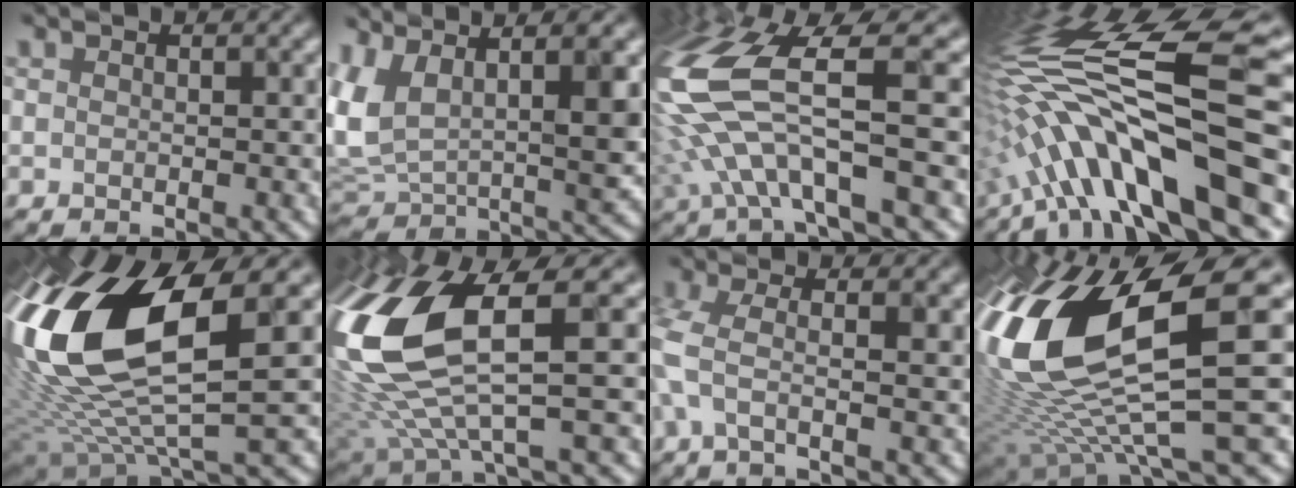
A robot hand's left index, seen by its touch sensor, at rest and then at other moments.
{"total": 9.3, "force": [3.2, 4.0, 7.7], "torque": [-0.180, -0.006, 0.066]}
{"total": 11.5, "force": [-0.6, 3.5, 10.9], "torque": [-0.238, -0.002, -0.014]}
{"total": 15.3, "force": [-3.5, 3.7, 14.4], "torque": [-0.267, 0.027, -0.058]}
{"total": 16.8, "force": [3.3, 7.7, 14.6], "torque": [-0.323, 0.001, 0.053]}
{"total": 13.7, "force": [2.4, 5.3, 12.5], "torque": [-0.303, -0.018, 0.056]}
{"total": 3.7, "force": [-0.3, 1.1, 3.6], "torque": [-0.077, -0.005, -0.017]}
{"total": 17.6, "force": [3.2, 6.2, 16.2], "torque": [-0.329, -0.016, 0.069]}